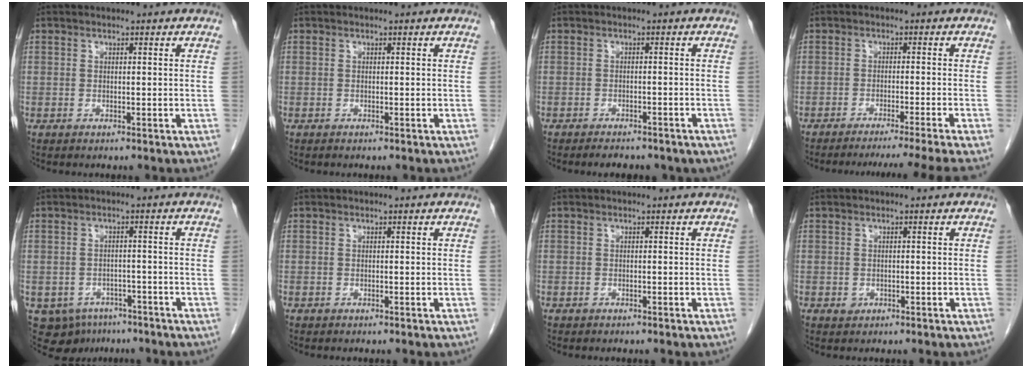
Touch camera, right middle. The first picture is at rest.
{"total": 0.0}
{"total": 5.1, "force": [-4.2, 1.8, 2.2], "torque": [-0.031, -0.005, -0.043]}
{"total": 11.3, "force": [-9.9, -3.2, 4.6], "torque": [-0.037, -0.027, -0.134]}
{"total": 8.1, "force": [-5.1, 5.8, 2.3], "torque": [-0.045, 0.001, -0.065]}
{"total": 0.0}
{"total": 0.0}
{"total": 0.8, "force": [-0.2, 0.7, 0.3], "torque": [-0.004, 0.001, 0.000]}